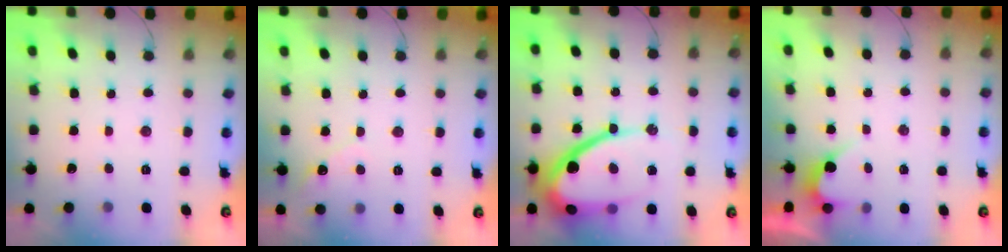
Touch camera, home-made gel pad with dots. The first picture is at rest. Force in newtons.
{"total": 3.1, "press": 3.1, "slide": 0.2}
{"total": 18.7, "press": 18.6, "slide": 1.5}
{"total": 2.7, "press": 2.7, "slide": 0.2}